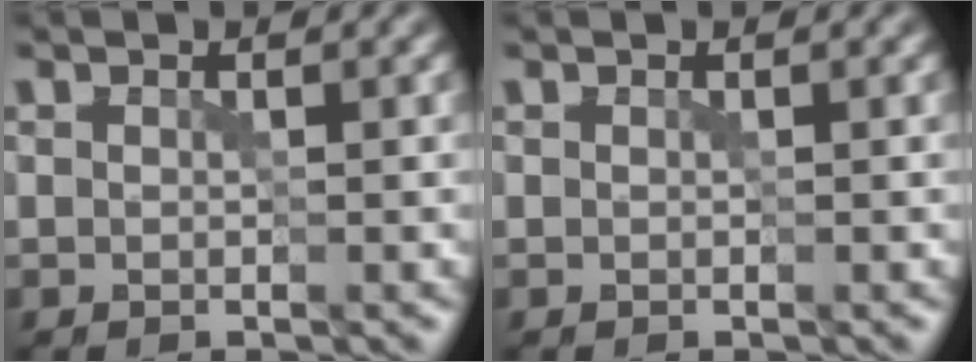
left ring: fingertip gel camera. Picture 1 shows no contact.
{"total": 0.0}